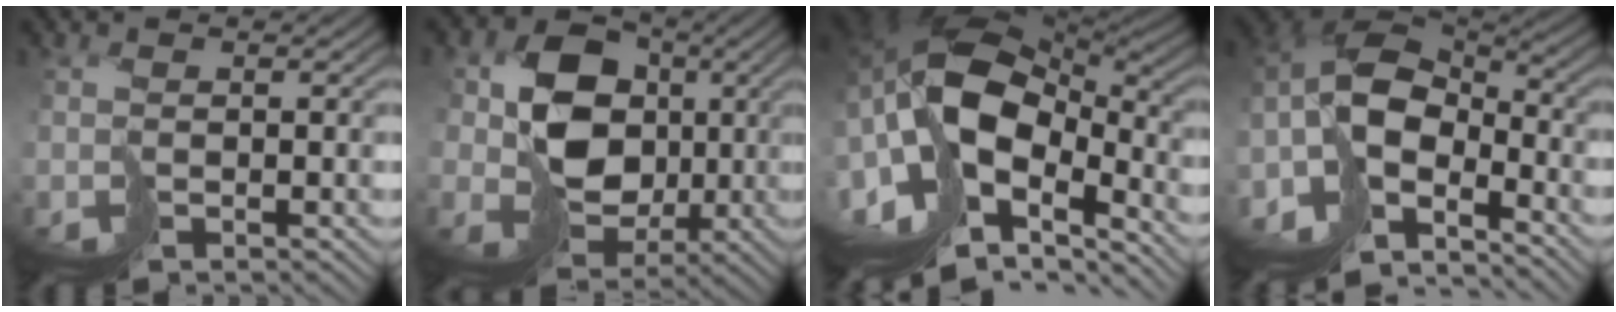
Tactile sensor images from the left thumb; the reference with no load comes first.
{"total": 11.9, "force": [1.0, 10.1, 6.2], "torque": [-0.106, -0.012, 0.017]}
{"total": 17.7, "force": [-4.0, 10.0, 14.0], "torque": [-0.301, 0.000, -0.059]}
{"total": 13.0, "force": [-7.0, 7.2, 8.2], "torque": [-0.208, -0.018, -0.122]}